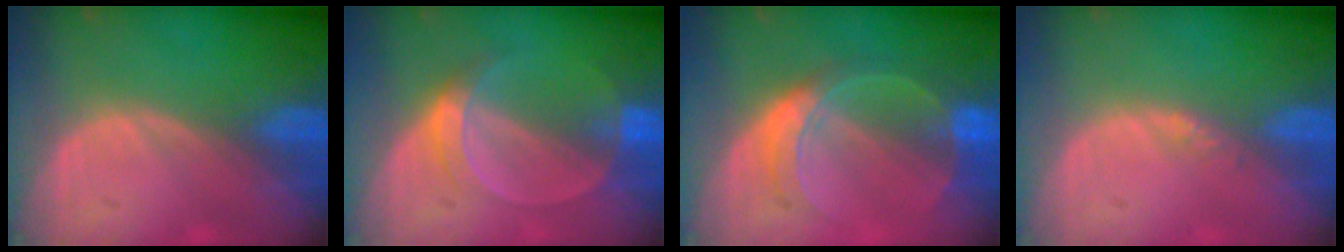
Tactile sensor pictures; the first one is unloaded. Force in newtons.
{"total": 5.0, "press": 4.5, "slide": 2.1}
{"total": 6.3, "press": 6.3, "slide": 0.1}
{"total": 0.8, "press": 0.8, "slide": 0.1}